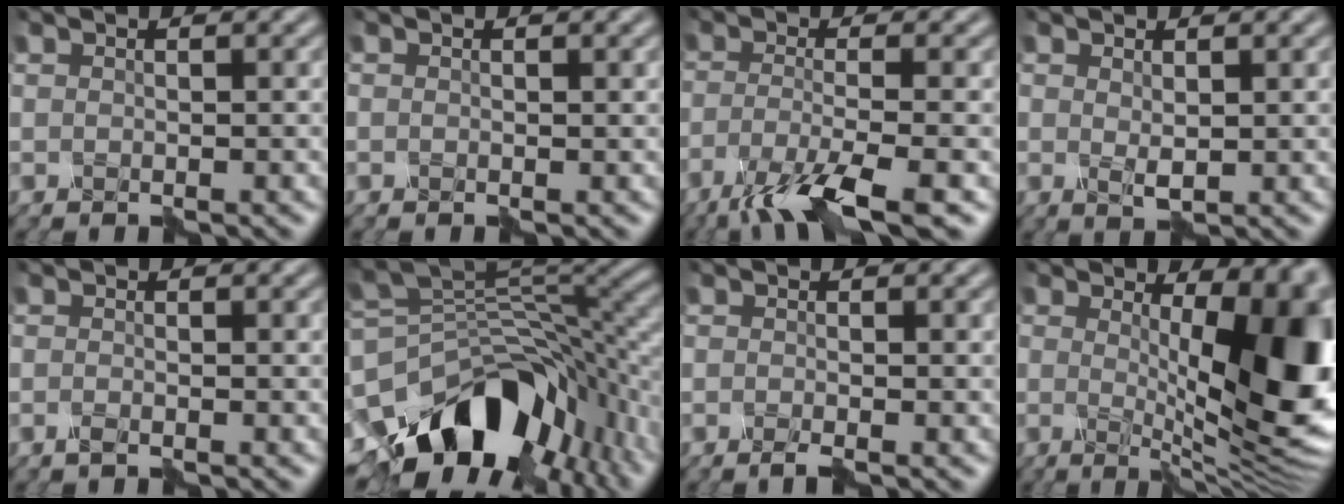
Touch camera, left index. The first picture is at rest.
{"total": 0.0}
{"total": 6.8, "force": [-4.3, 1.3, 5.2], "torque": [-0.085, -0.002, -0.086]}
{"total": 1.0, "force": [0.1, 0.5, 0.8], "torque": [-0.015, -0.002, 0.012]}
{"total": 1.1, "force": [-0.9, 0.2, 0.6], "torque": [-0.013, 0.002, -0.013]}
{"total": 13.6, "force": [-7.2, 8.4, 7.9], "torque": [-0.146, 0.006, -0.116]}
{"total": 1.4, "force": [-1.1, 0.2, 1.0], "torque": [-0.017, -0.001, -0.018]}
{"total": 13.9, "force": [0.7, 5.8, 12.6], "torque": [-0.126, 0.002, 0.015]}